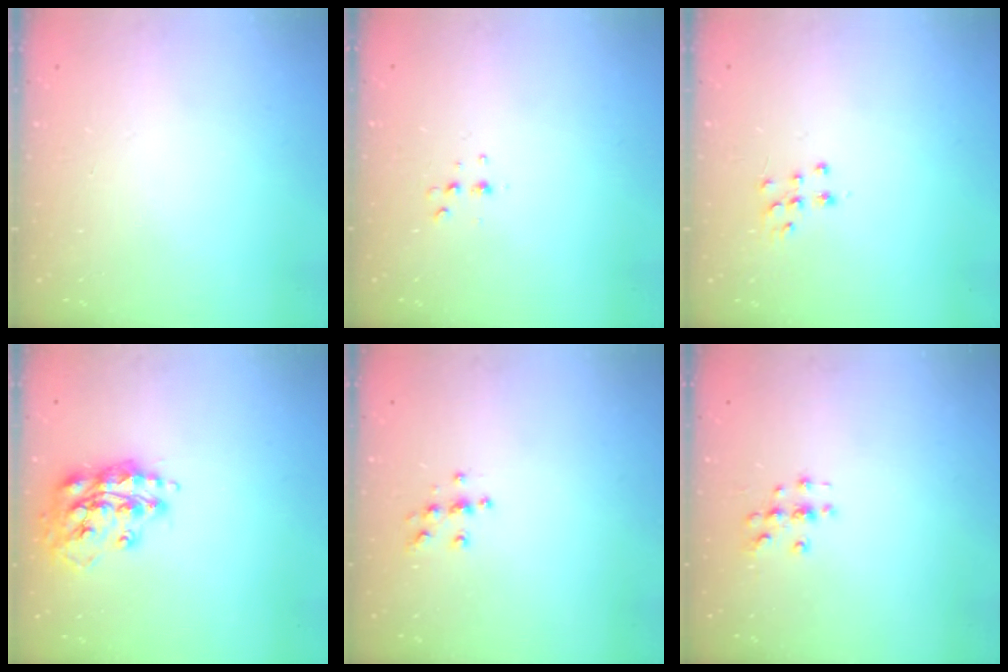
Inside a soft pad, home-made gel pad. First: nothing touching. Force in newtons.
{"total": 3.9, "press": 3.8, "slide": 1.1}
{"total": 7.0, "press": 7.0, "slide": 0.3}
{"total": 17.4, "press": 17.4, "slide": 1.4}
{"total": 5.4, "press": 5.4, "slide": 0.1}
{"total": 3.9, "press": 3.8, "slide": 0.5}